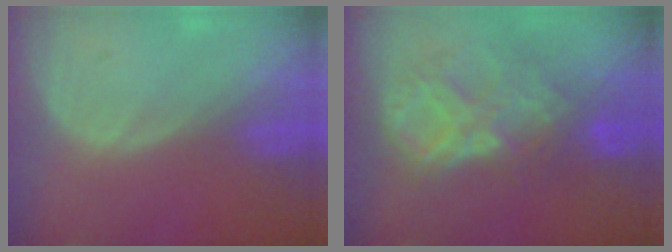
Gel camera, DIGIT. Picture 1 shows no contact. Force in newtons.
{"total": 9.1, "press": 7.7, "slide": 4.8}